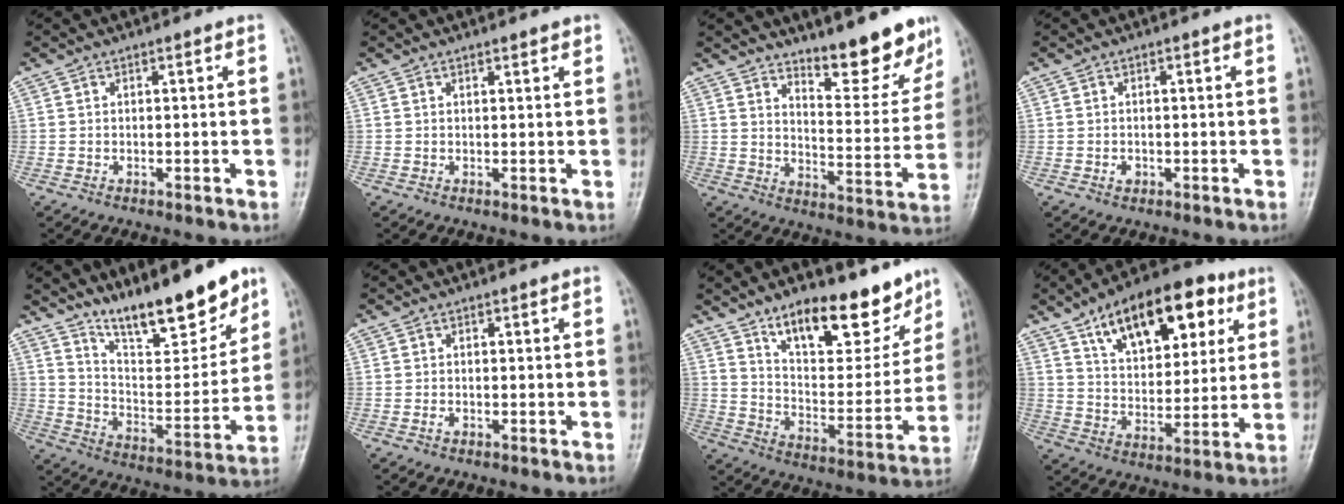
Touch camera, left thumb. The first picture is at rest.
{"total": 1.0, "force": [0.8, 0.3, 0.6], "torque": [-0.007, -0.004, 0.010]}
{"total": 12.6, "force": [9.9, 3.3, 7.0], "torque": [-0.056, -0.077, 0.150]}
{"total": 1.2, "force": [-0.4, 1.0, 0.6], "torque": [-0.004, 0.002, -0.005]}
{"total": 17.0, "force": [13.1, 4.5, 9.9], "torque": [-0.115, -0.086, 0.227]}
{"total": 0.7, "force": [-0.3, 0.5, 0.4], "torque": [-0.007, 0.000, -0.007]}
{"total": 18.4, "force": [13.0, 7.5, 10.5], "torque": [-0.102, -0.084, 0.211]}
{"total": 19.8, "force": [9.9, 10.2, 13.8], "torque": [-0.167, -0.024, 0.161]}